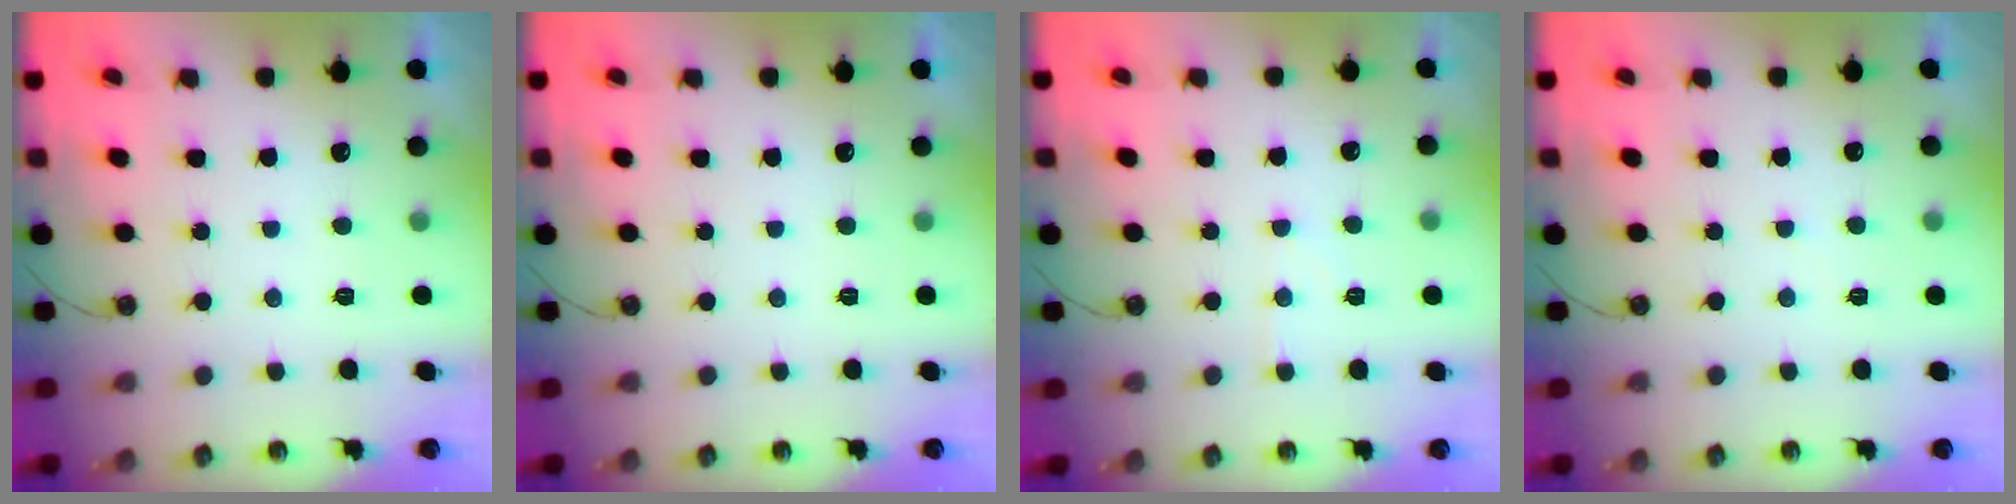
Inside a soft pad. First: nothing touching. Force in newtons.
{"total": 0.0}
{"total": 4.7, "press": 4.6, "slide": 0.8}
{"total": 2.7, "press": 2.7, "slide": 0.5}